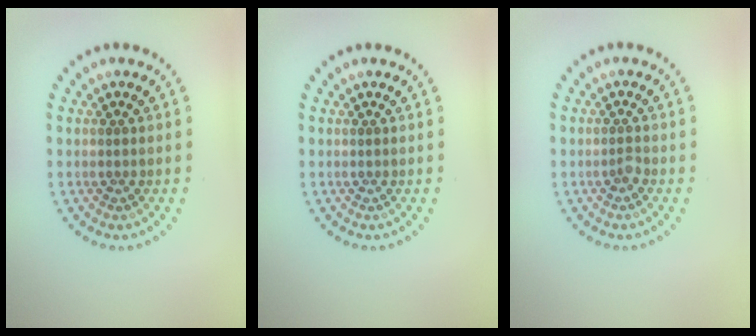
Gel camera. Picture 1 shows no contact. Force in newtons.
{"total": 0.0}
{"total": 0.8, "press": 0.6, "slide": 0.6}